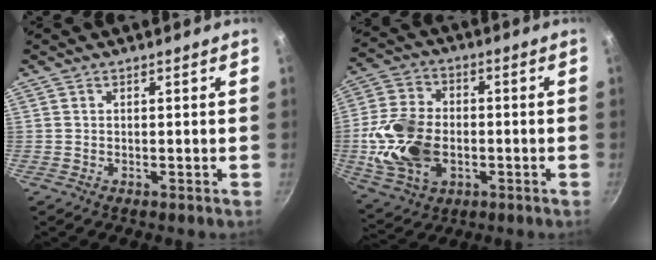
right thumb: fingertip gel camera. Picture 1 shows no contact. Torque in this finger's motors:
{"motor_torque": [2.27, 2.21, 1.36, -0.80, 0.60]}